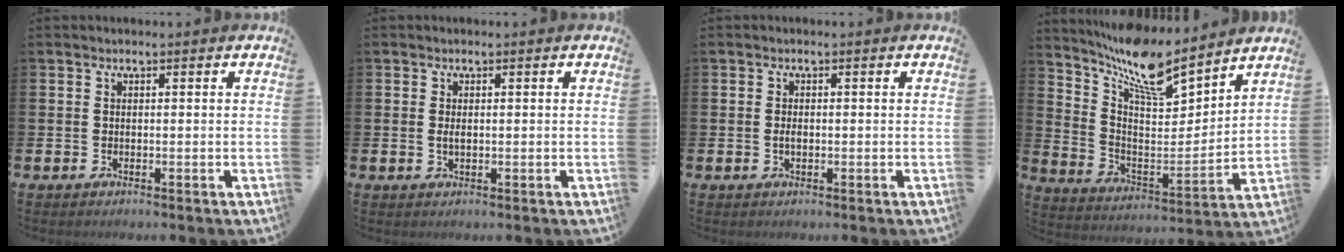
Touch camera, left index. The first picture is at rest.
{"total": 1.0, "force": [0.1, 0.4, 0.8], "torque": [-0.016, 0.003, 0.000]}
{"total": 1.1, "force": [-0.1, 0.6, 0.9], "torque": [-0.016, 0.003, -0.003]}
{"total": 11.7, "force": [10.1, 2.4, 5.2], "torque": [-0.131, -0.069, 0.174]}